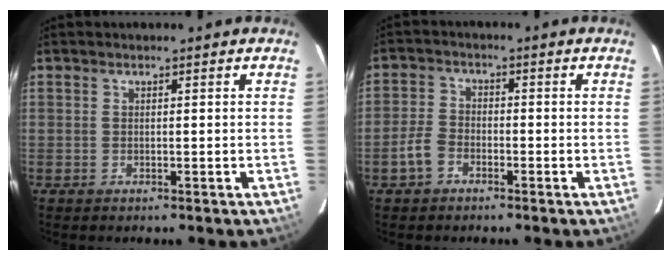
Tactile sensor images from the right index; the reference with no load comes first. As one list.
[{"total": 4.1, "force": [-2.4, 2.7, 2.0], "torque": [-0.051, 0.010, -0.045]}]